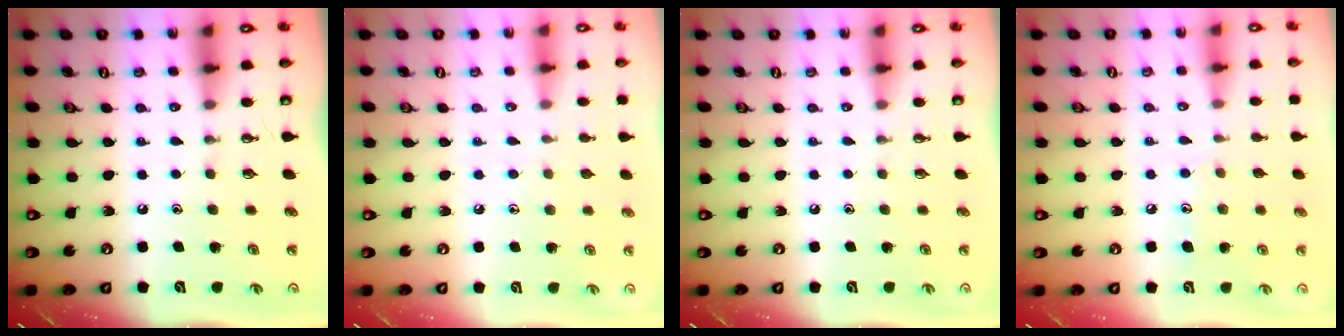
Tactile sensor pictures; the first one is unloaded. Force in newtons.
{"total": 4.7, "press": 4.7, "slide": 0.4}
{"total": 0.0}
{"total": 7.0, "press": 7.0, "slide": 0.6}